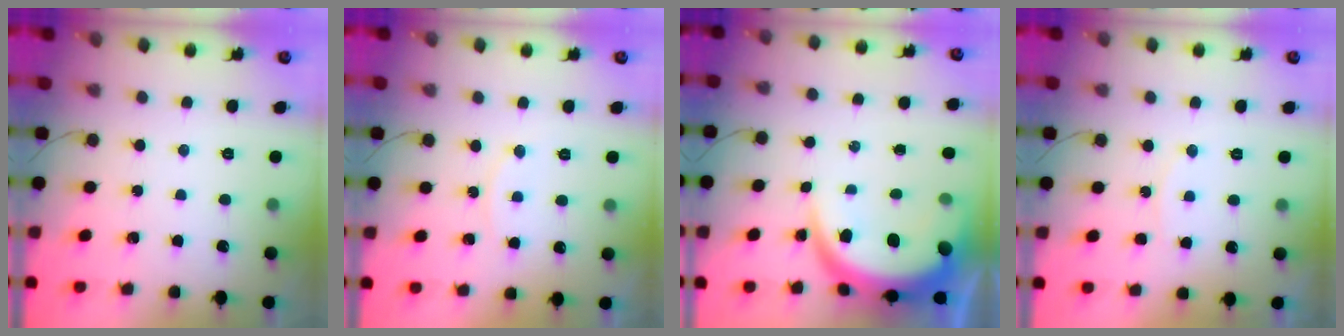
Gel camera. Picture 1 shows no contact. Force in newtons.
{"total": 5.2, "press": 5.2, "slide": 0.2}
{"total": 10.4, "press": 10.4, "slide": 1.0}
{"total": 6.7, "press": 6.6, "slide": 0.6}